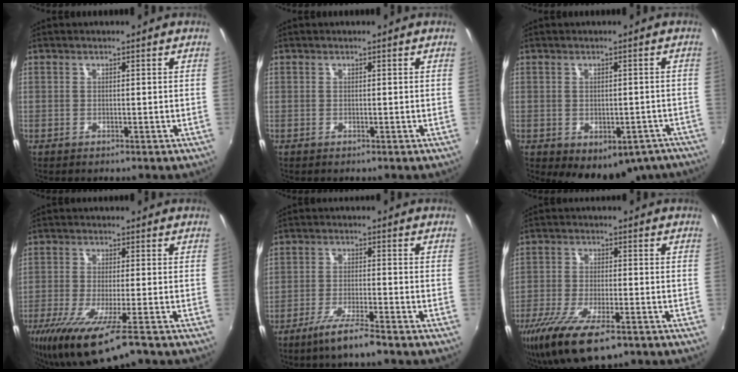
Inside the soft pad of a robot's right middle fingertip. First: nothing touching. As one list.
[{"total": 0.0}, {"total": 12.8, "force": [-8.0, 8.0, 5.9], "torque": [-0.093, 0.001, -0.076]}, {"total": 12.9, "force": [-8.4, 1.5, 9.7], "torque": [-0.199, -0.054, -0.144]}, {"total": 6.4, "force": [-4.8, 0.2, 4.2], "torque": [-0.096, -0.006, -0.087]}, {"total": 14.2, "force": [-8.8, 4.6, 10.1], "torque": [-0.219, -0.049, -0.155]}]